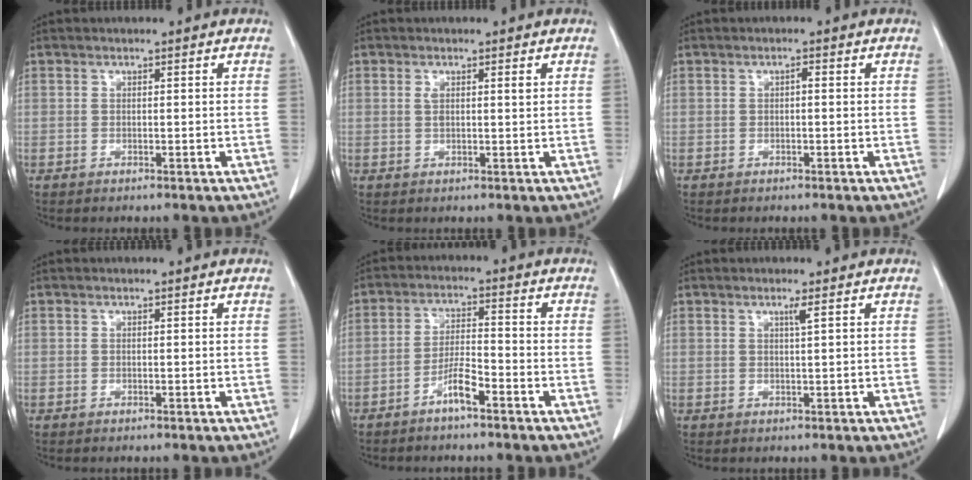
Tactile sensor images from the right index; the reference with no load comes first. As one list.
[{"total": 1.7, "force": [0.7, 0.3, 1.6], "torque": [-0.034, 0.006, 0.013]}, {"total": 0.6, "force": [0.0, 0.2, 0.6], "torque": [-0.010, 0.002, 0.000]}, {"total": 0.0}, {"total": 4.6, "force": [-3.1, 0.4, 3.4], "torque": [-0.070, 0.004, -0.059]}, {"total": 1.2, "force": [0.6, -0.3, 0.9], "torque": [-0.023, -0.004, 0.014]}]